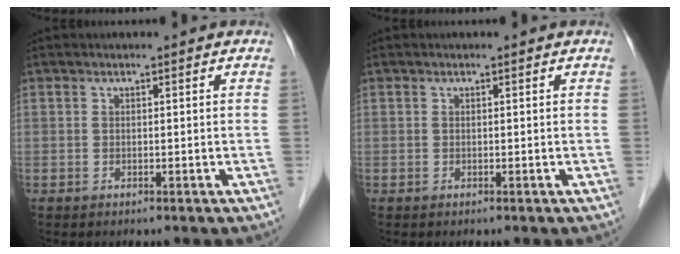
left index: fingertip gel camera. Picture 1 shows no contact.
{"total": 0.0}